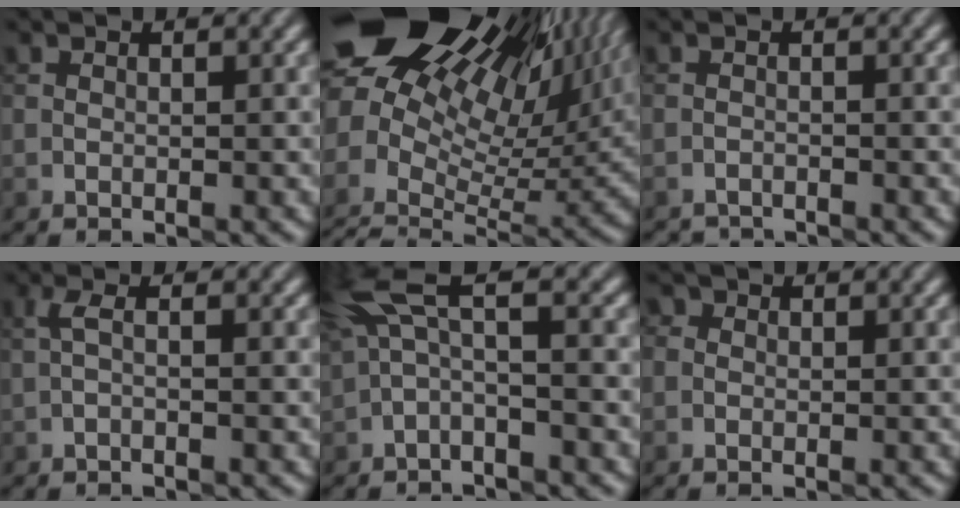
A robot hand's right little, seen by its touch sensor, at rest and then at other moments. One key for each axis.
{"total": 18.5, "fx": 7.6, "fy": 11.1, "fz": 12.8, "tx": -0.230, "ty": 0.039, "tz": 0.155}
{"total": 2.0, "fx": -2.0, "fy": 0.0, "fz": -0.2, "tx": 0.009, "ty": -0.006, "tz": -0.037}
{"total": 0.9, "fx": -0.1, "fy": 0.1, "fz": 0.9, "tx": -0.019, "ty": 0.005, "tz": -0.003}
{"total": 3.8, "fx": 0.4, "fy": 1.1, "fz": 3.7, "tx": -0.085, "ty": 0.019, "tz": 0.000}
{"total": 1.1, "fx": 0.2, "fy": 1.0, "fz": 0.4, "tx": 0.002, "ty": 0.001, "tz": -0.013}